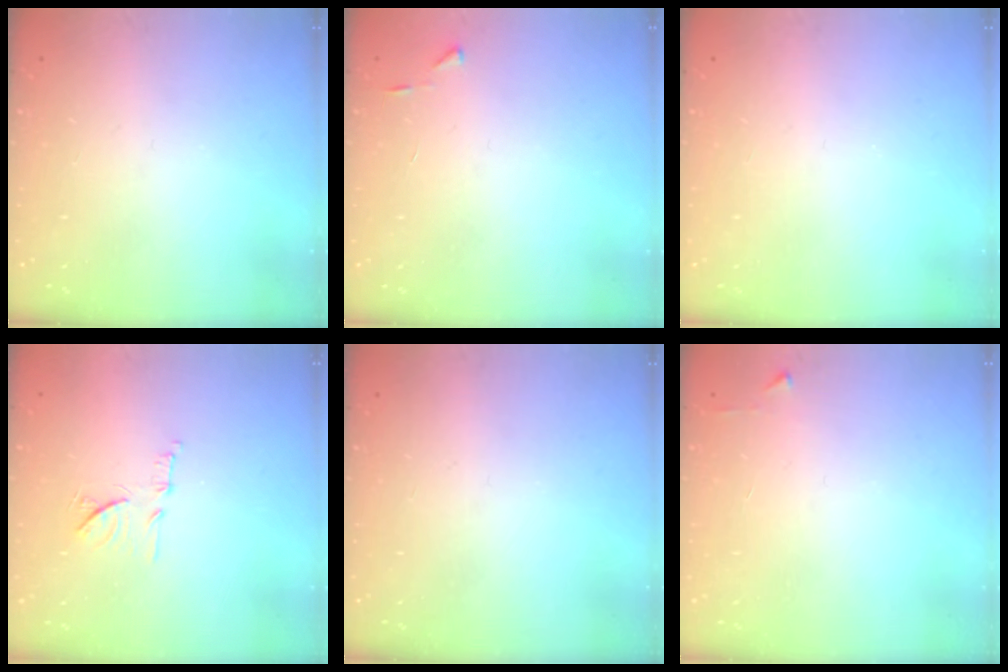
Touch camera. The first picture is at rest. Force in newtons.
{"total": 2.7, "press": 2.7, "slide": 0.3}
{"total": 0.0}
{"total": 9.6, "press": 9.6, "slide": 0.3}
{"total": 0.0}
{"total": 2.4, "press": 2.4, "slide": 0.3}